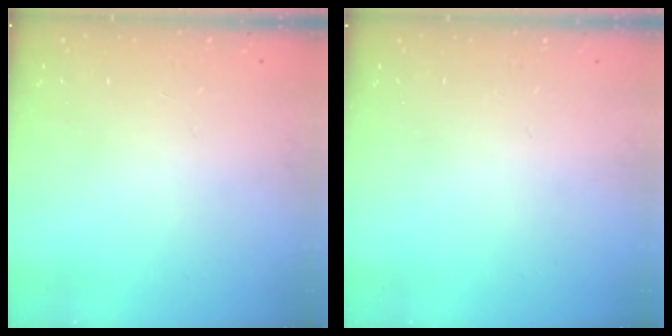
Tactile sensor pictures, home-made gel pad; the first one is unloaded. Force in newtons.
{"total": 0.0}